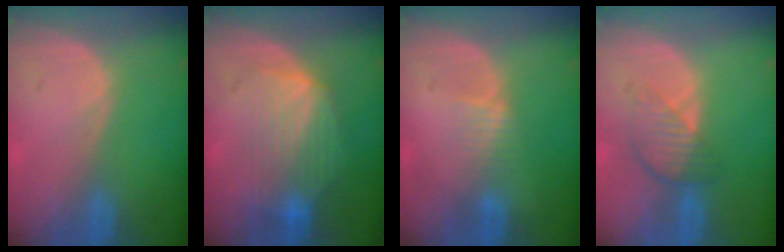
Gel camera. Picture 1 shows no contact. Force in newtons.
{"total": 7.8, "press": 7.5, "slide": 2.2}
{"total": 2.4, "press": 2.4, "slide": 0.2}
{"total": 4.5, "press": 4.1, "slide": 1.9}